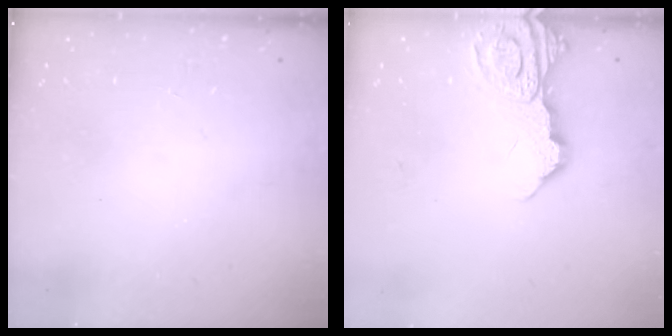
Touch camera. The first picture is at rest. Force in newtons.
{"total": 15.7, "press": 15.6, "slide": 1.8}